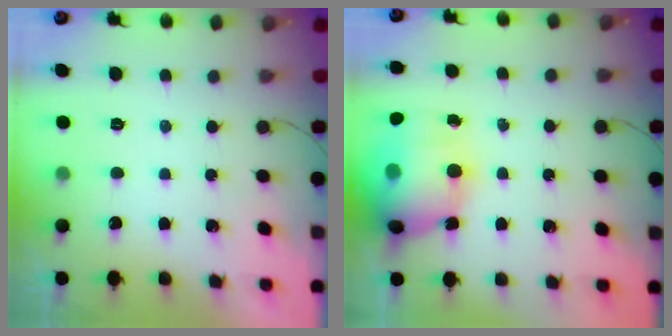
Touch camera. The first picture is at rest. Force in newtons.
{"total": 18.4, "press": 16.7, "slide": 7.8}